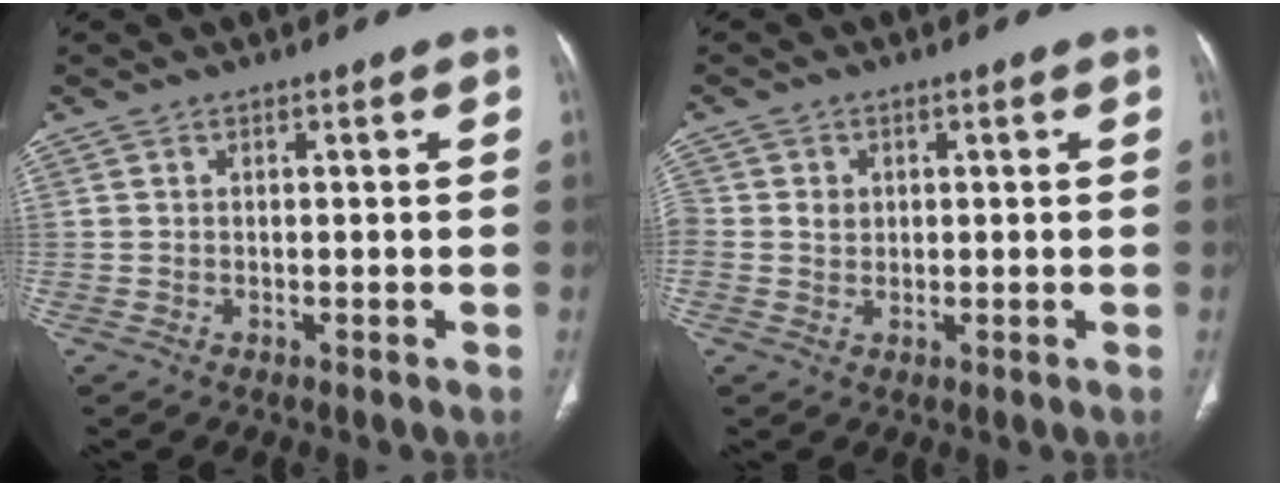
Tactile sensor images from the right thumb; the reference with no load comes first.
{"total": 2.5, "force": [0.4, 2.2, 1.1], "torque": [-0.010, 0.000, 0.009]}